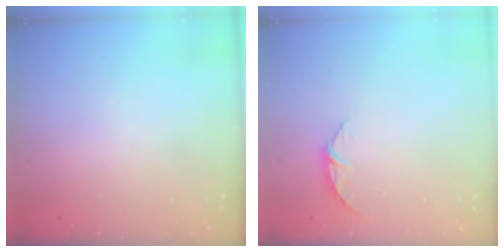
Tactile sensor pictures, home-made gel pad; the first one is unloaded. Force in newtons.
{"total": 4.6, "press": 4.6, "slide": 0.5}